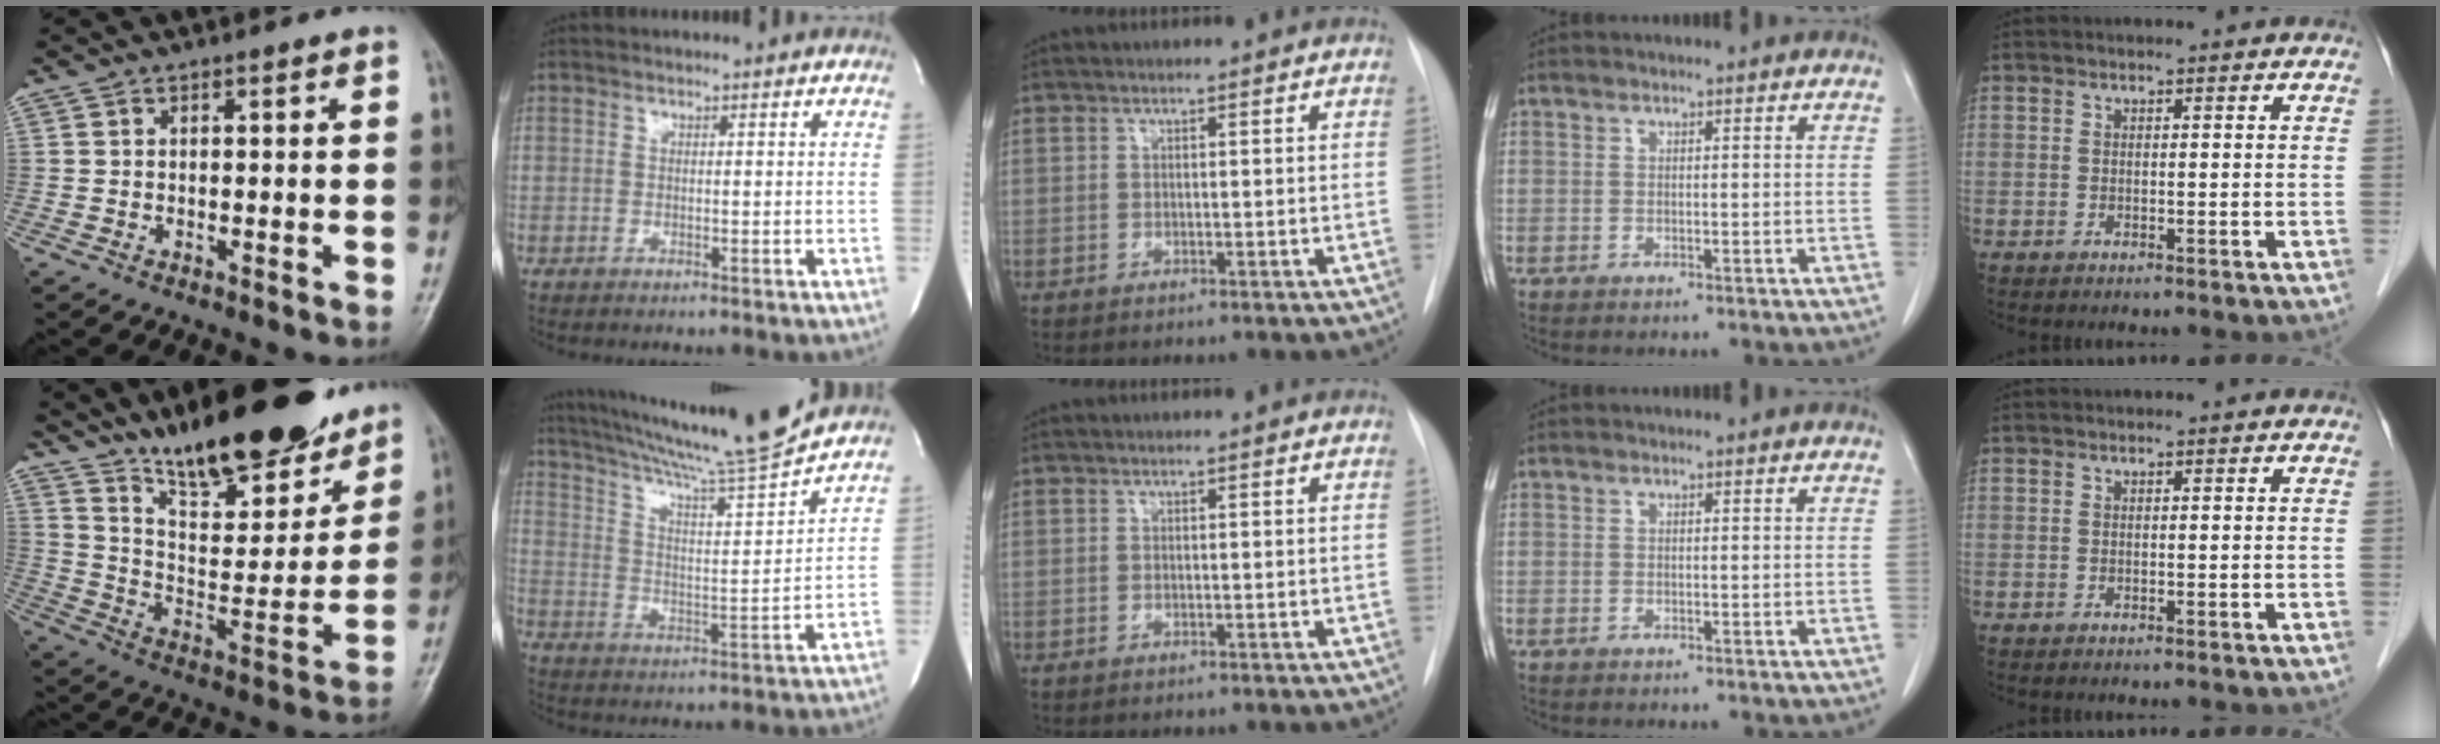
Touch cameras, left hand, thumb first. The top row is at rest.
{"thumb": {"total": 23.0, "force": [17.1, 7.6, 13.2], "torque": [-0.153, -0.088, 0.277]}, "index": {"total": 17.2, "force": [15.5, -1.8, 7.2], "torque": [-0.127, -0.028, 0.240]}}